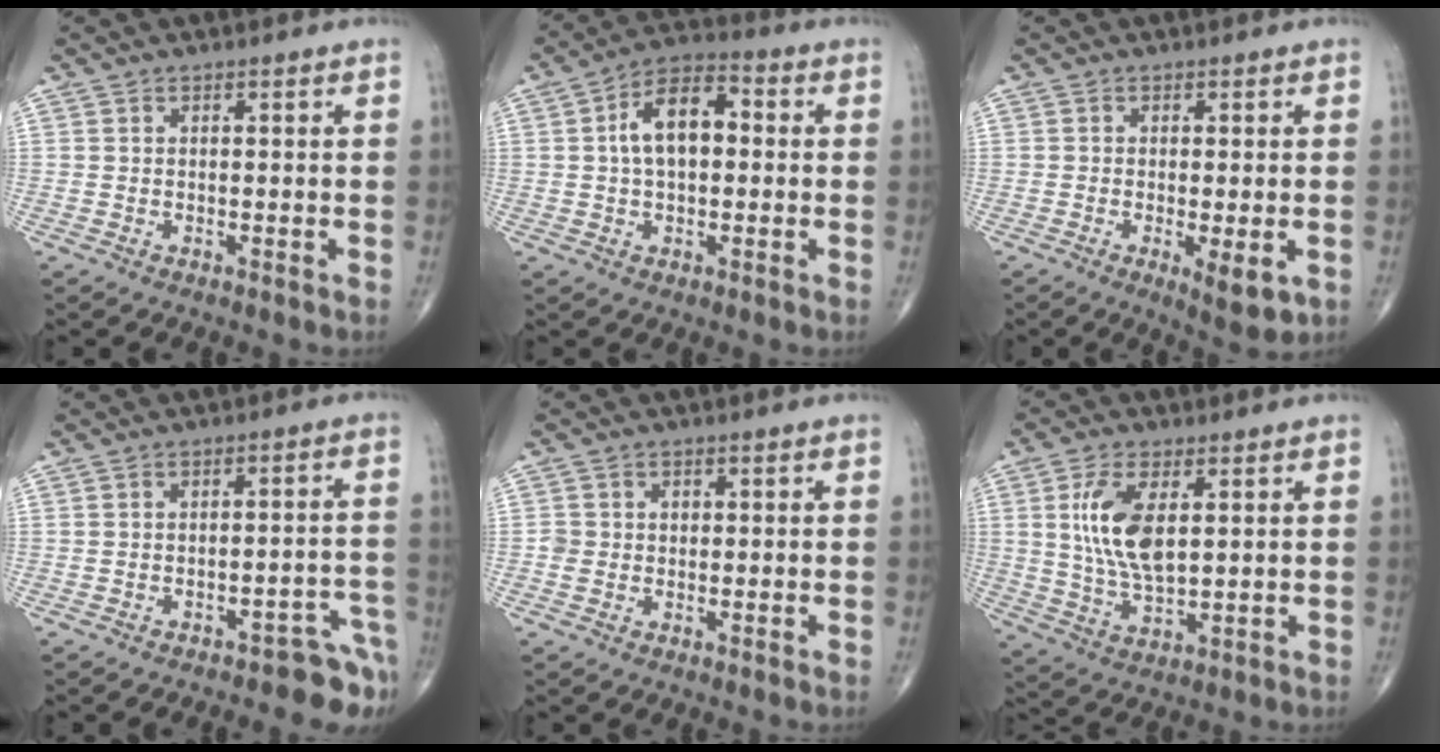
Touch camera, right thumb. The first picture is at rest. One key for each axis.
{"total": 10.8, "fx": 1.2, "fy": 6.1, "fz": 8.8, "tx": -0.145, "ty": 0.027, "tz": 0.012}
{"total": 5.8, "fx": -1.7, "fy": 1.8, "fz": 5.3, "tx": -0.083, "ty": -0.016, "tz": -0.024}
{"total": 8.4, "fx": -6.8, "fy": 3.2, "fz": 3.9, "tx": -0.017, "ty": 0.073, "tz": -0.086}
{"total": 2.5, "fx": -0.1, "fy": 2.3, "fz": 1.0, "tx": -0.008, "ty": 0.010, "tz": -0.001}
{"total": 11.3, "fx": 2.5, "fy": 5.4, "fz": 9.6, "tx": -0.189, "ty": -0.014, "tz": 0.053}